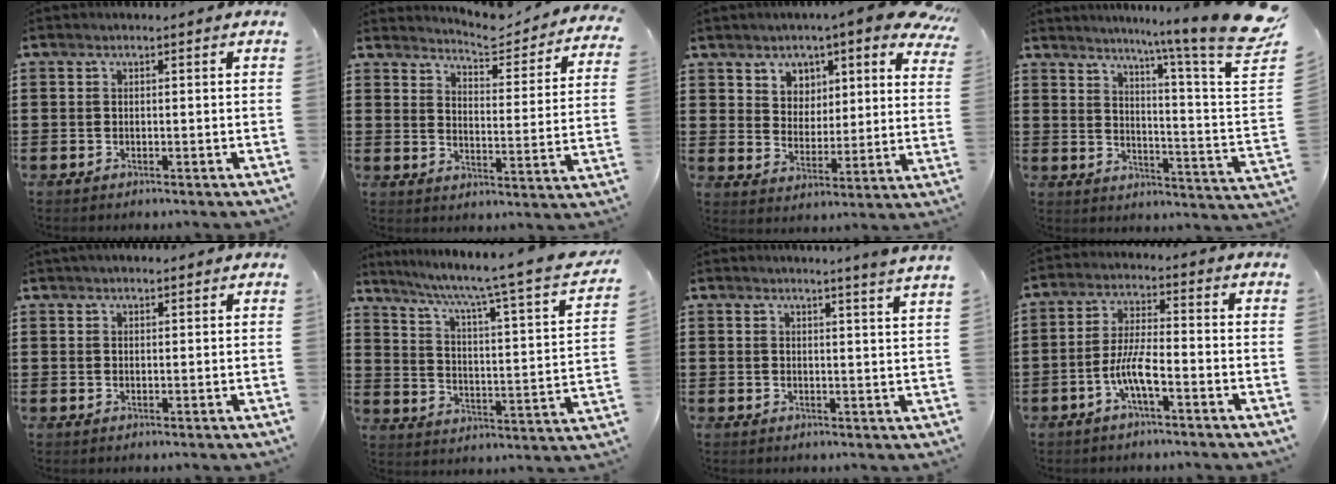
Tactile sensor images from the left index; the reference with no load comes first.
{"total": 4.9, "force": [4.8, 0.1, 1.0], "torque": [-0.030, -0.046, 0.075]}
{"total": 4.9, "force": [3.9, 2.6, 1.6], "torque": [-0.049, -0.024, 0.061]}
{"total": 10.3, "force": [8.1, -1.9, 6.2], "torque": [-0.117, -0.070, 0.123]}
{"total": 1.4, "force": [1.3, 0.4, 0.4], "torque": [-0.010, 0.003, 0.024]}
{"total": 6.2, "force": [4.7, -0.5, 4.1], "torque": [-0.097, -0.048, 0.067]}
{"total": 2.8, "force": [2.4, -1.2, 0.8], "torque": [-0.021, -0.016, 0.043]}
{"total": 6.3, "force": [-2.9, 1.3, 5.4], "torque": [-0.126, -0.008, -0.061]}